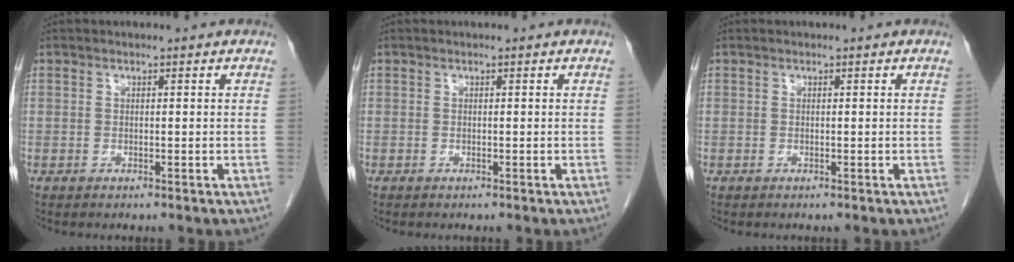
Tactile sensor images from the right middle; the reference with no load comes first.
{"total": 0.0}
{"total": 0.0}